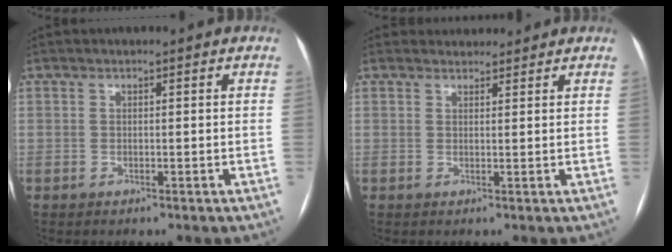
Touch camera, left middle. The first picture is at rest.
{"total": 2.9, "force": [2.8, 1.0, -0.1], "torque": [0.003, 0.018, 0.037]}